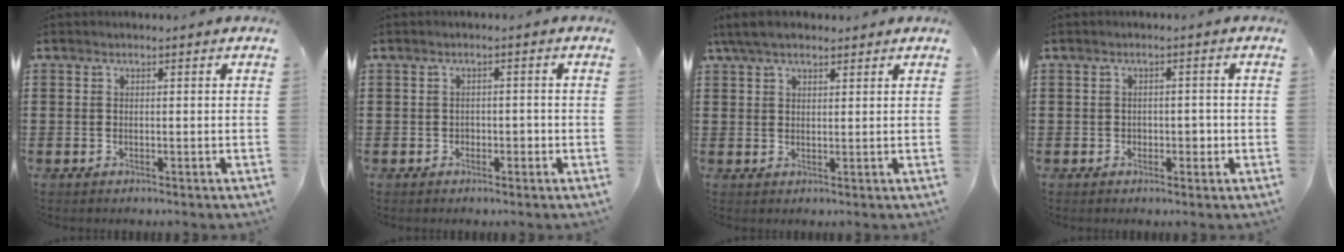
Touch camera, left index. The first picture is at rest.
{"total": 1.3, "force": [-0.6, 0.9, 0.6], "torque": [-0.016, 0.002, -0.016]}
{"total": 4.2, "force": [3.1, 1.5, 2.5], "torque": [-0.055, 0.004, 0.058]}
{"total": 1.9, "force": [-0.4, 1.4, 1.2], "torque": [-0.026, 0.004, -0.011]}